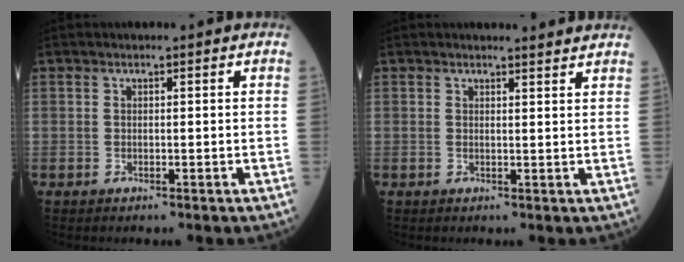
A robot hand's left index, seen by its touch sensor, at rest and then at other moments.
{"total": 3.1, "force": [3.1, 0.1, 0.4], "torque": [-0.012, -0.007, 0.029]}